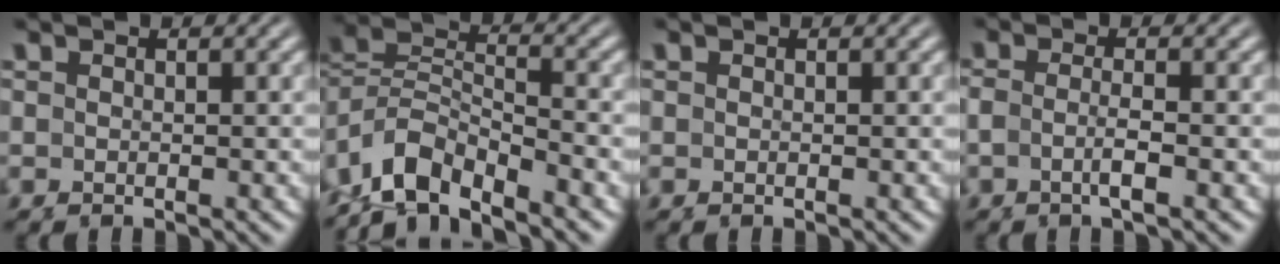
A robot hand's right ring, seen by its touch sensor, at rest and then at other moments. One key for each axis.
{"total": 5.7, "fx": -2.2, "fy": 4.3, "fz": 3.1, "tx": -0.074, "ty": -0.018, "tz": -0.033}
{"total": 0.0}
{"total": 2.0, "fx": -0.4, "fy": 0.7, "fz": 1.8, "tx": -0.041, "ty": -0.003, "tz": -0.005}